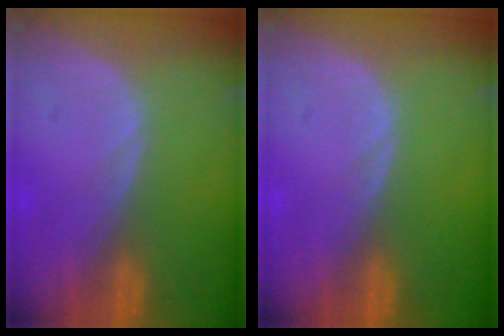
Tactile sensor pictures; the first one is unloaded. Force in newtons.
{"total": 0.0}